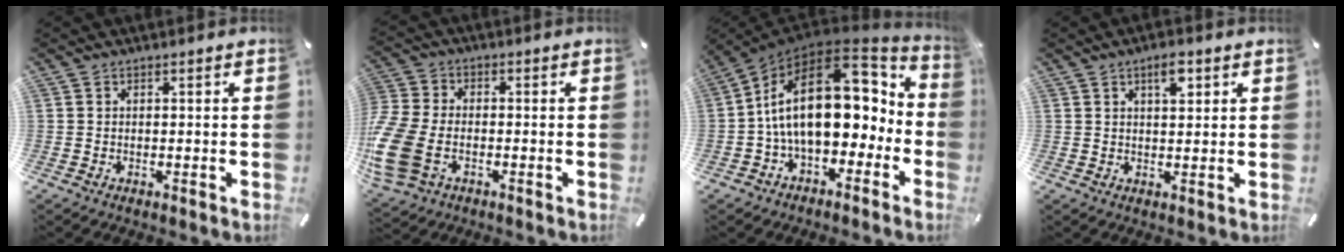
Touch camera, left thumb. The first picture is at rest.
{"total": 12.8, "force": [-4.1, 8.6, 8.6], "torque": [-0.192, 0.013, -0.071]}
{"total": 23.3, "force": [3.0, 13.6, 18.7], "torque": [-0.340, -0.021, 0.058]}
{"total": 4.5, "force": [2.2, 1.9, 3.4], "torque": [-0.051, -0.004, 0.032]}